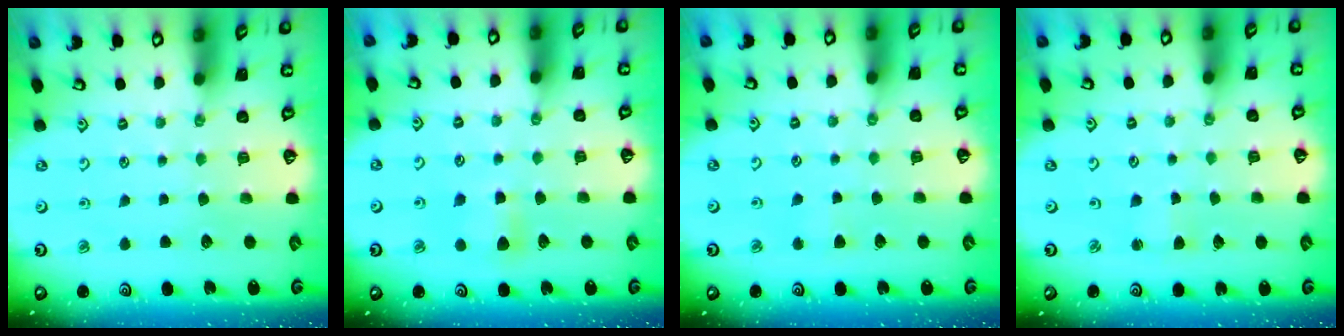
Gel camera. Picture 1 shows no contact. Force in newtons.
{"total": 6.3, "press": 6.2, "slide": 1.1}
{"total": 2.9, "press": 2.9, "slide": 0.4}
{"total": 1.9, "press": 1.9, "slide": 0.2}